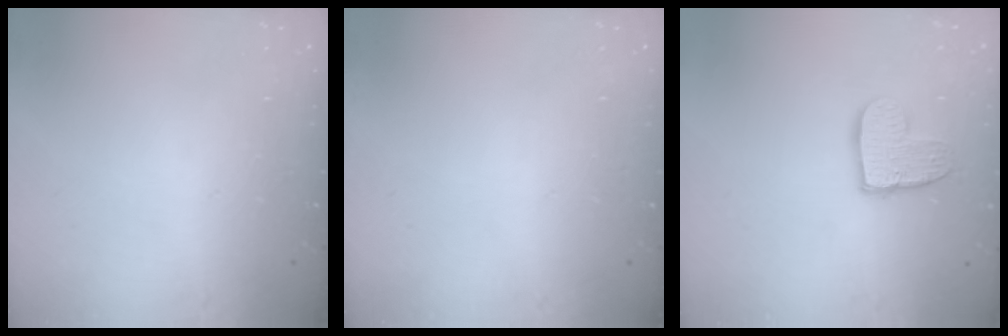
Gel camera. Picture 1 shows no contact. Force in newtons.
{"total": 0.0}
{"total": 10.1, "press": 10.0, "slide": 0.5}